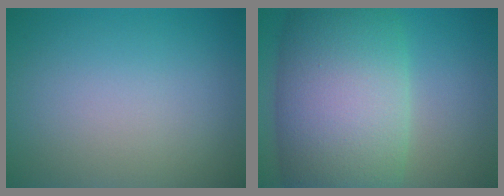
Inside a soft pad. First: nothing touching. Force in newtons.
{"total": 13.7, "press": 13.7, "slide": 0.4}